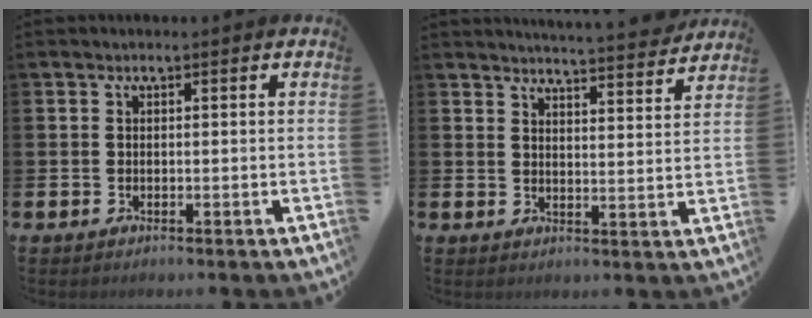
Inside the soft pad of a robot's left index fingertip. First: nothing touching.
{"total": 5.1, "force": [5.0, -0.5, 0.5], "torque": [-0.013, -0.039, 0.086]}